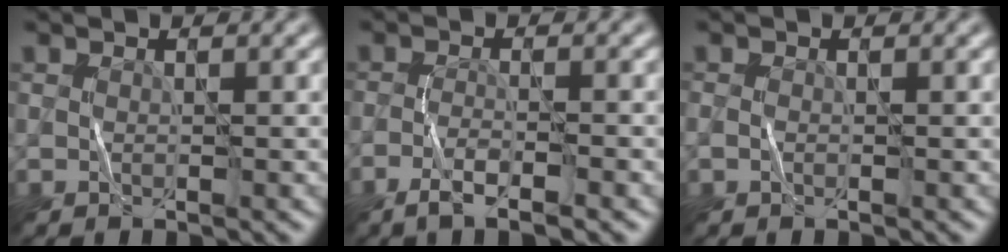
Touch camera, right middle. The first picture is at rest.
{"total": 3.3, "force": [-2.3, 0.4, 2.3], "torque": [-0.051, 0.003, -0.044]}
{"total": 0.6, "force": [-0.2, 0.3, 0.5], "torque": [-0.014, 0.002, -0.006]}